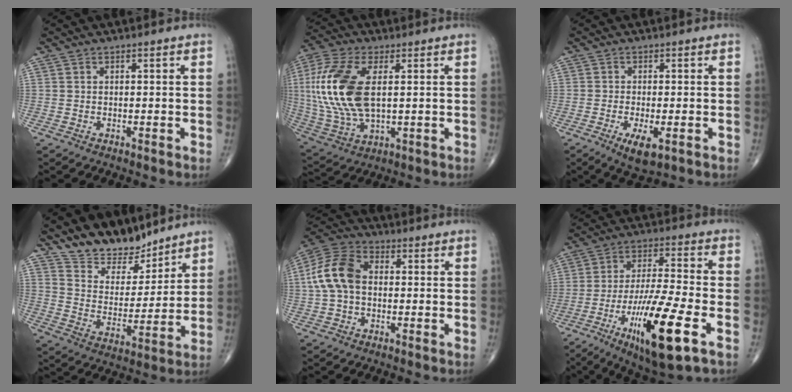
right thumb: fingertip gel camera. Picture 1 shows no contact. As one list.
[{"total": 19.0, "force": [2.5, 9.6, 16.2], "torque": [-0.370, -0.007, 0.051]}, {"total": 5.5, "force": [-2.2, 1.9, 4.6], "torque": [-0.081, -0.012, -0.034]}, {"total": 12.2, "force": [10.4, 5.4, 3.5], "torque": [-0.023, -0.080, 0.191]}, {"total": 11.2, "force": [0.3, 7.5, 8.4], "torque": [-0.174, 0.032, -0.005]}, {"total": 18.9, "force": [-7.7, 3.7, 16.8], "torque": [-0.312, 0.007, -0.126]}]